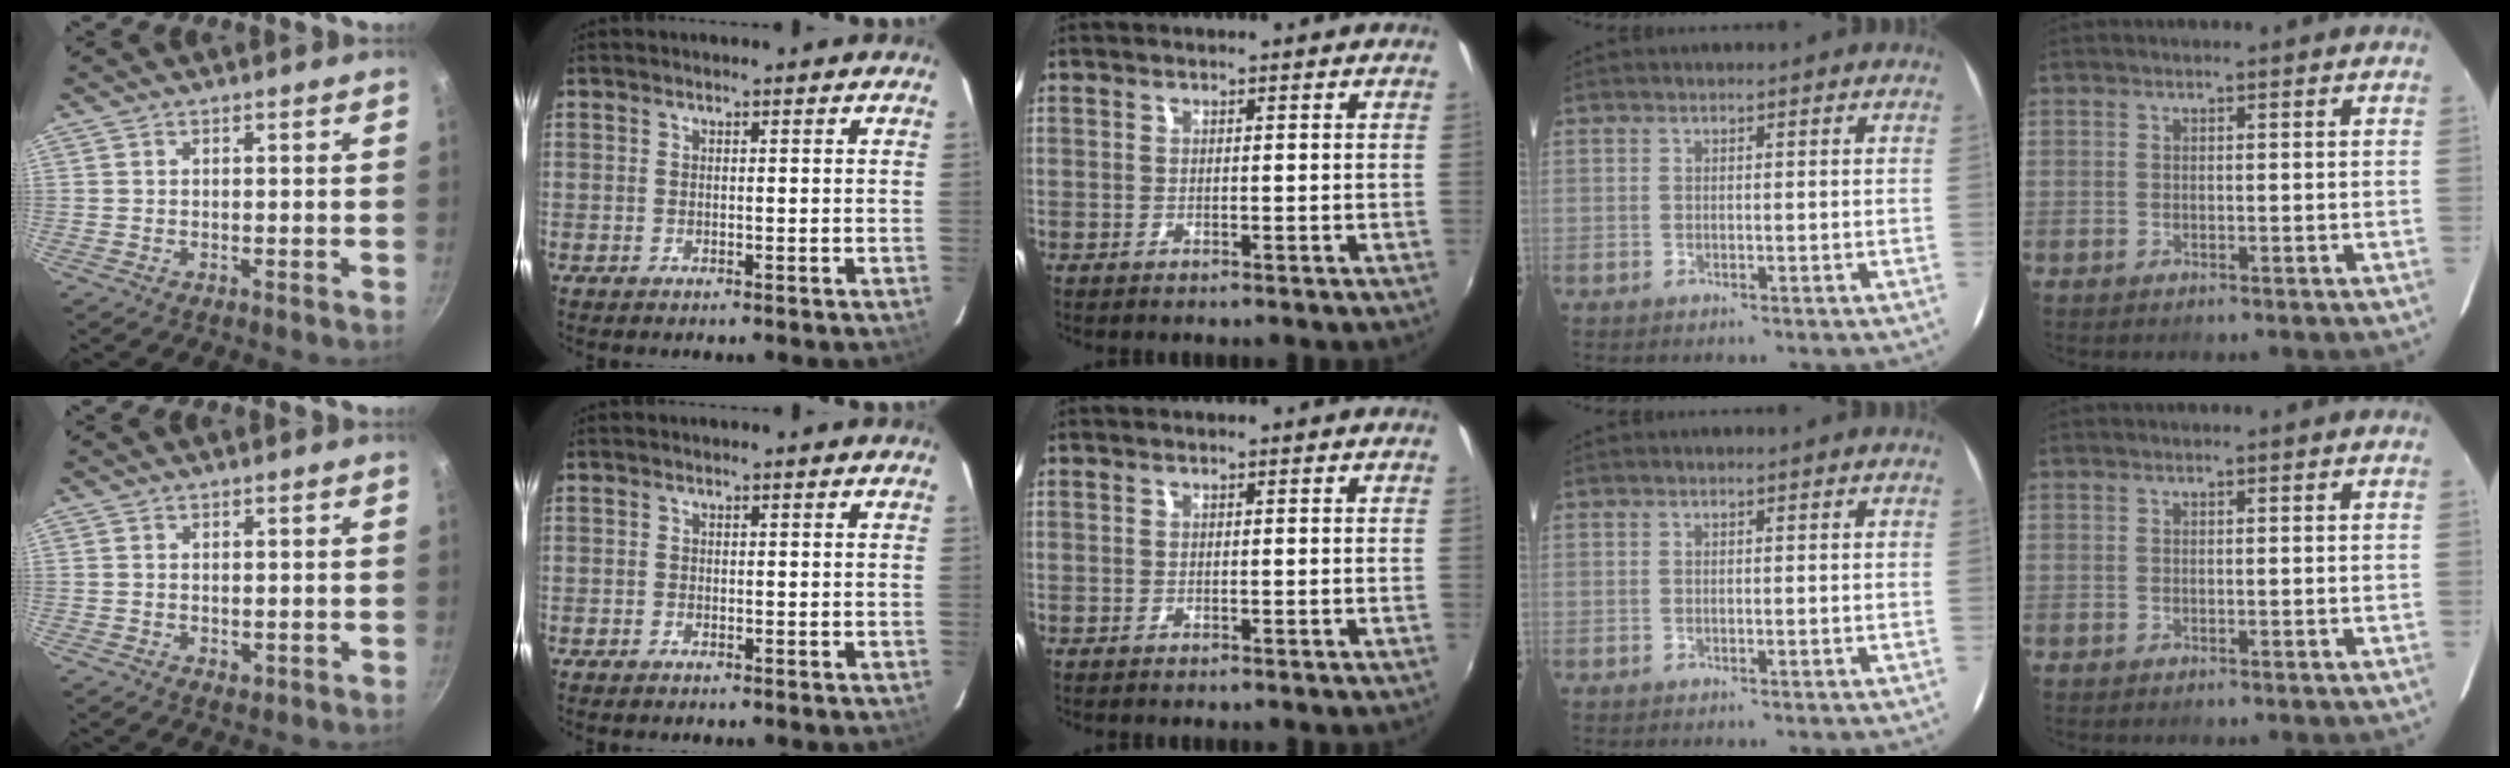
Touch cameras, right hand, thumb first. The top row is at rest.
{"thumb": {"total": 1.4, "force": [0.0, 1.0, 1.0], "torque": [-0.013, -0.003, 0.001]}, "index": {"total": 0.6, "force": [-0.5, 0.3, 0.1], "torque": [-0.002, -0.001, -0.010]}}